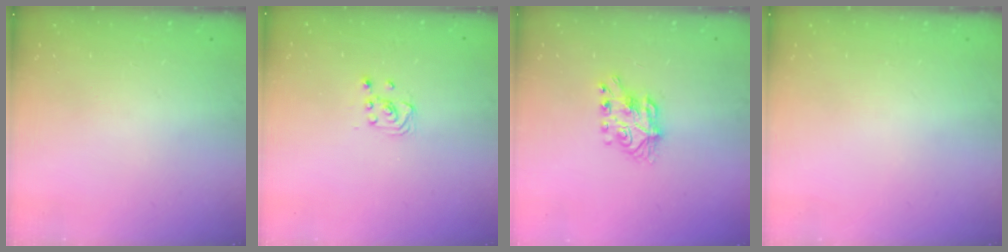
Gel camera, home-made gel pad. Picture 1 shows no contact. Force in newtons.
{"total": 2.6, "press": 2.4, "slide": 1.0}
{"total": 7.4, "press": 7.3, "slide": 0.8}
{"total": 0.0}